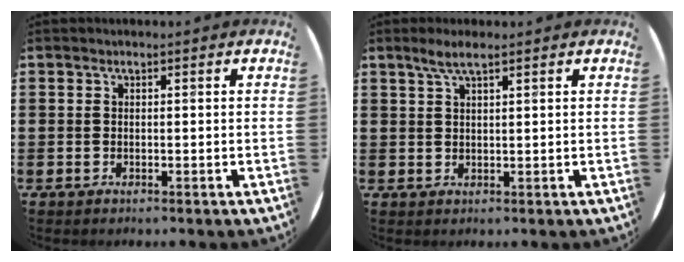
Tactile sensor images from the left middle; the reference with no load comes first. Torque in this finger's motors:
{"motor_torque": [0.63, -0.40, 0.07, 0.02]}